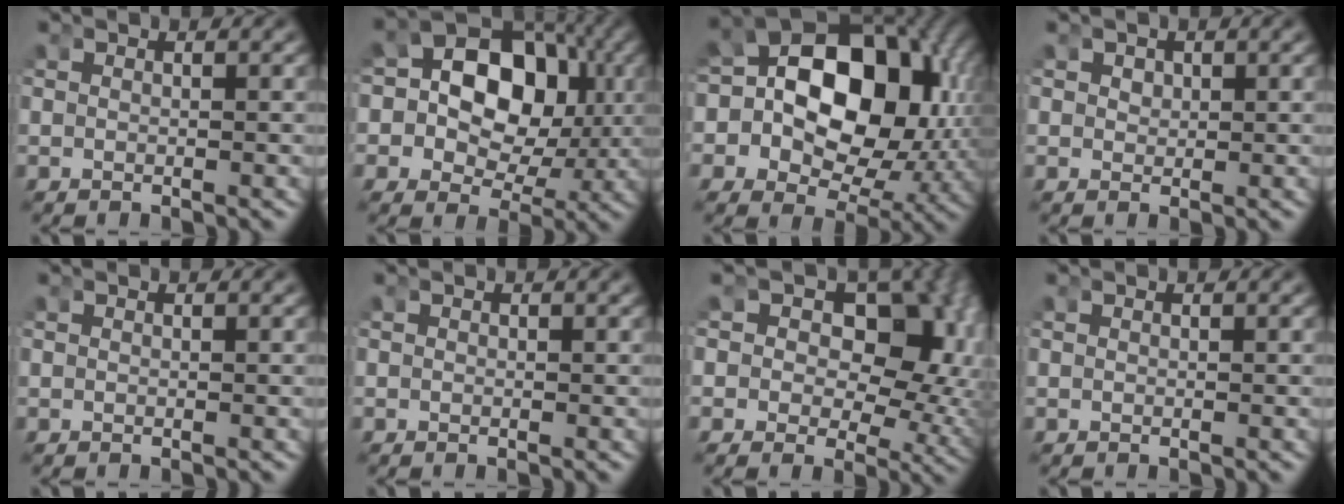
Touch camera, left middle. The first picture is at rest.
{"total": 15.6, "force": [0.9, 13.0, 8.7], "torque": [-0.187, -0.027, 0.012]}
{"total": 20.8, "force": [2.4, 15.6, 13.6], "torque": [-0.247, -0.023, 0.036]}
{"total": 1.5, "force": [0.5, 1.2, 0.6], "torque": [-0.014, -0.007, 0.015]}
{"total": 0.0}
{"total": 0.0}
{"total": 13.0, "force": [2.8, 9.6, 8.2], "torque": [-0.112, 0.015, 0.021]}
{"total": 0.0}